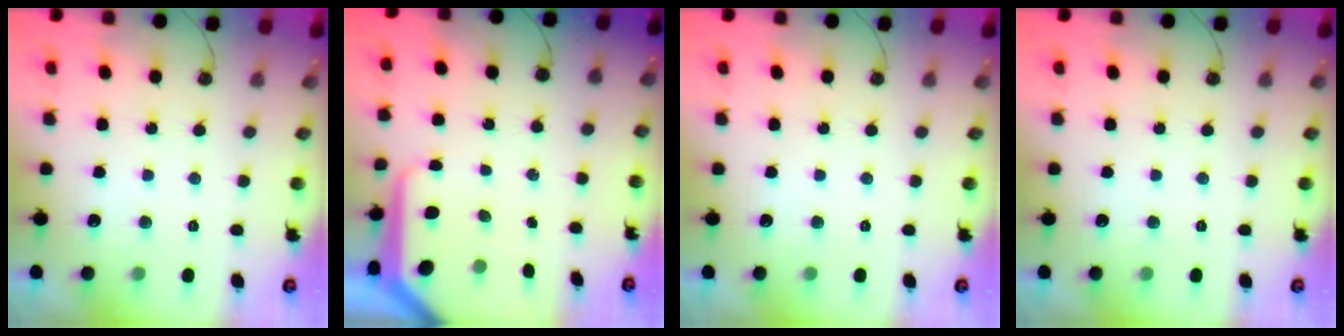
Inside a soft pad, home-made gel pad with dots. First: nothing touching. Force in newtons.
{"total": 8.4, "press": 8.4, "slide": 0.7}
{"total": 0.0}
{"total": 0.0}